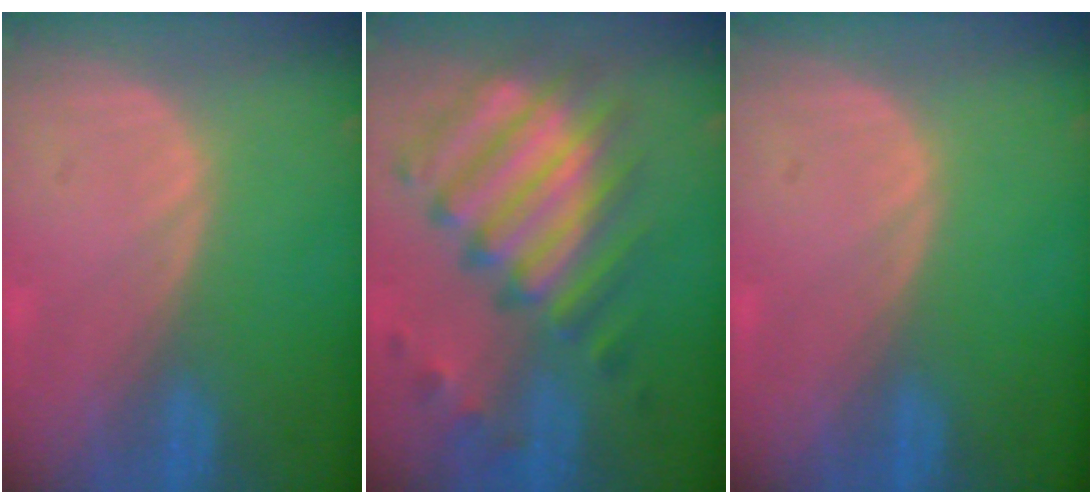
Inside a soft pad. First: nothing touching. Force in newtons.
{"total": 11.7, "press": 10.4, "slide": 5.3}
{"total": 0.0}